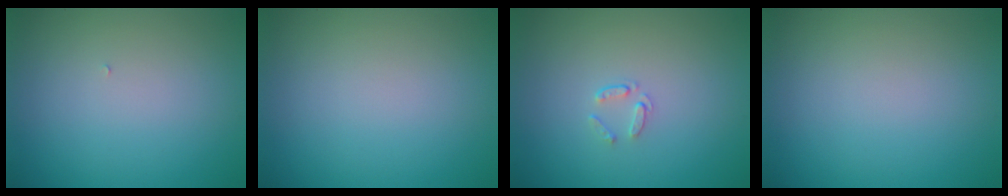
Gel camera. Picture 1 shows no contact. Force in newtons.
{"total": 0.0}
{"total": 0.7, "press": 0.5, "slide": 0.5}
{"total": 0.0}